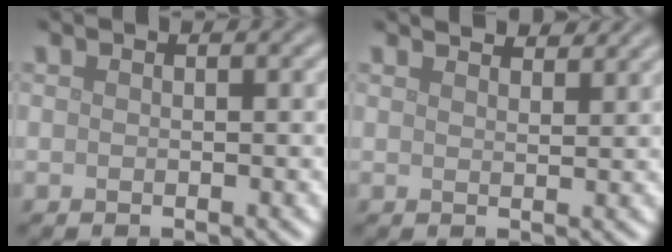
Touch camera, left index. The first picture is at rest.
{"total": 3.4, "force": [3.2, 0.5, 1.0], "torque": [-0.014, 0.002, 0.042]}